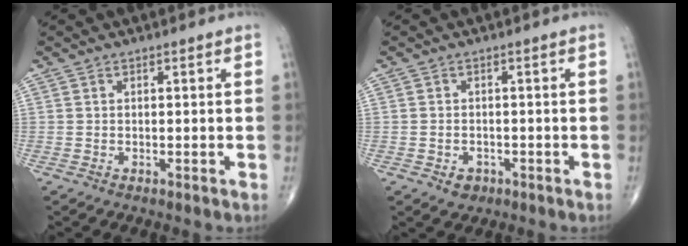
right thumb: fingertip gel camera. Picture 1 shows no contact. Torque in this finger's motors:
{"motor_torque": [-0.17, 0.18, -0.08, -0.15, 0.05]}